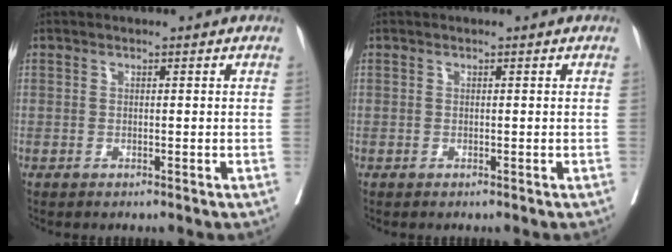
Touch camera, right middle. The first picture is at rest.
{"total": 0.0}